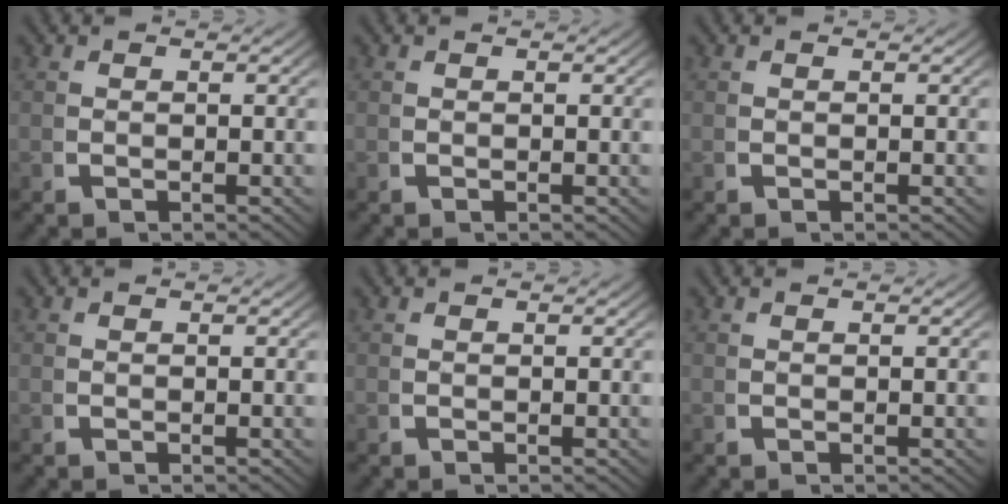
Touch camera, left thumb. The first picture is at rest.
{"total": 0.0}
{"total": 0.0}
{"total": 0.0}
{"total": 0.0}
{"total": 0.0}